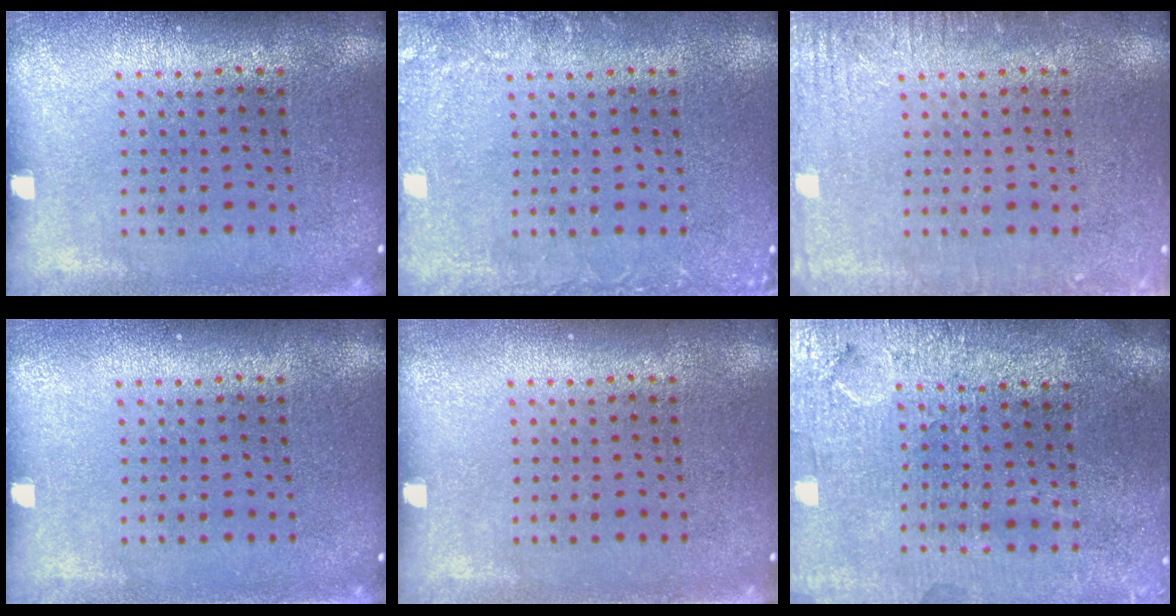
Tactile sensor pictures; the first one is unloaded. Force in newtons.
{"total": 2.2, "press": 2.1, "slide": 0.2}
{"total": 2.5, "press": 2.5, "slide": 0.3}
{"total": 0.0}
{"total": 0.0}
{"total": 3.8, "press": 3.5, "slide": 1.5}